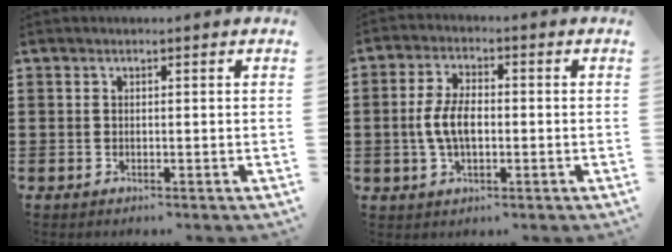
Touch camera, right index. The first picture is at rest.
{"total": 5.9, "force": [-0.6, 3.1, 5.0], "torque": [-0.121, -0.002, -0.019]}